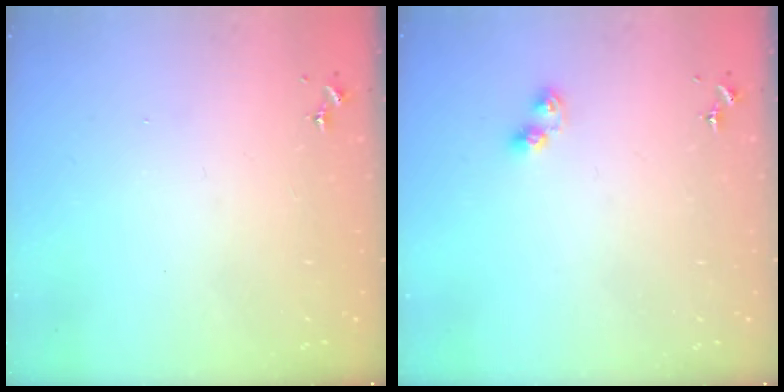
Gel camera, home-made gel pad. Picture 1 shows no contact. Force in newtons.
{"total": 5.8, "press": 5.8, "slide": 0.2}